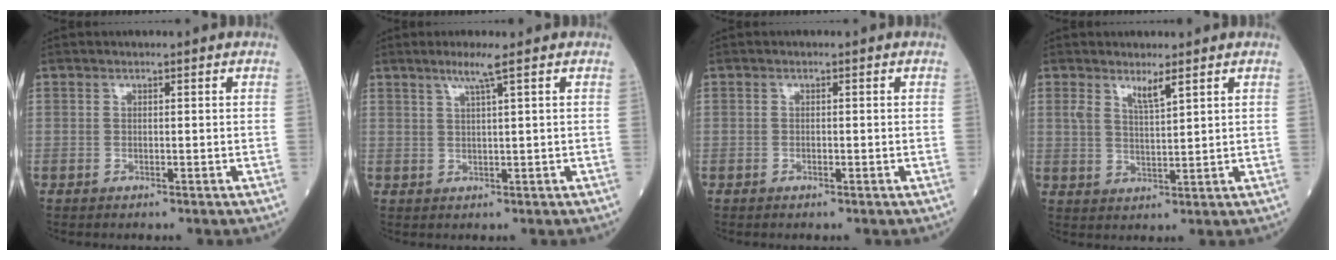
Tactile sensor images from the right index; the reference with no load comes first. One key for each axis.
{"total": 3.0, "fx": 1.8, "fy": -0.8, "fz": 2.3, "tx": -0.051, "ty": -0.002, "tz": 0.038}
{"total": 0.6, "fx": -0.3, "fy": 0.1, "fz": 0.5, "tx": -0.012, "ty": 0.000, "tz": -0.005}
{"total": 3.2, "fx": 2.2, "fy": 0.3, "fz": 2.3, "tx": -0.046, "ty": -0.004, "tz": 0.042}